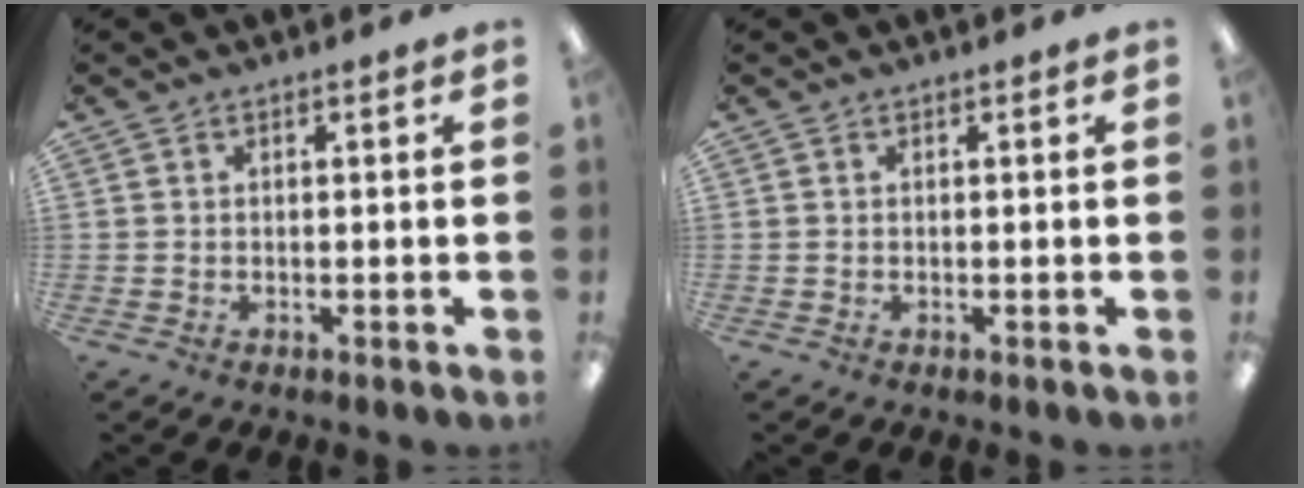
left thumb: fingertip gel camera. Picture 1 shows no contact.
{"total": 0.0}